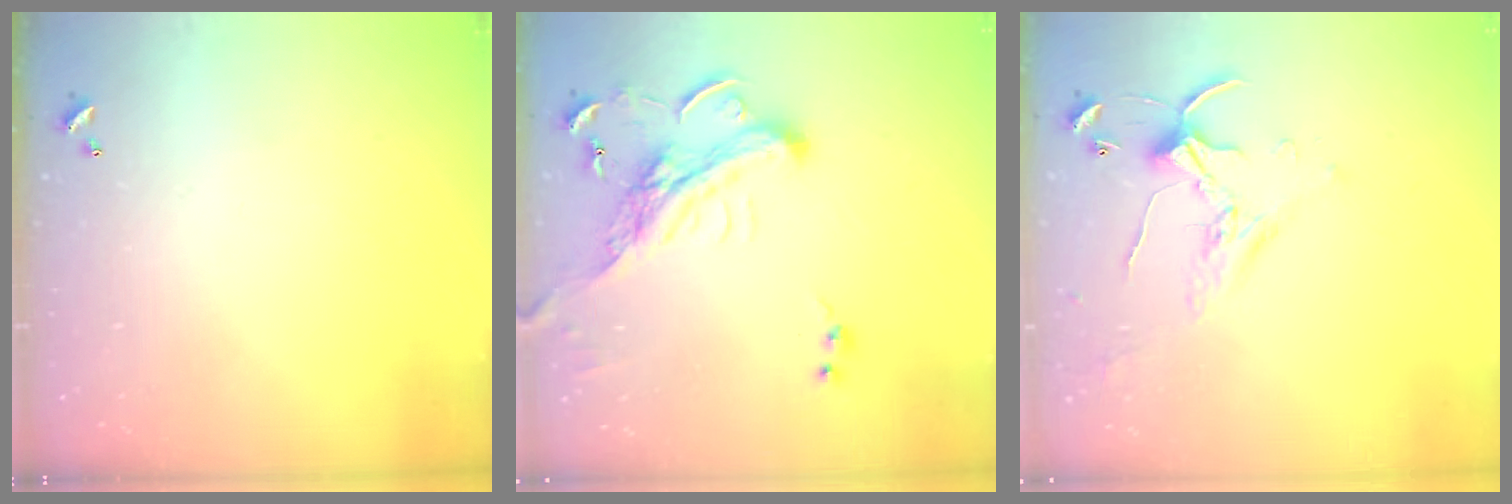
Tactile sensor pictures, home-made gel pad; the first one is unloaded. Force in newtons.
{"total": 3.9, "press": 3.7, "slide": 1.3}
{"total": 1.5, "press": 1.5, "slide": 0.3}